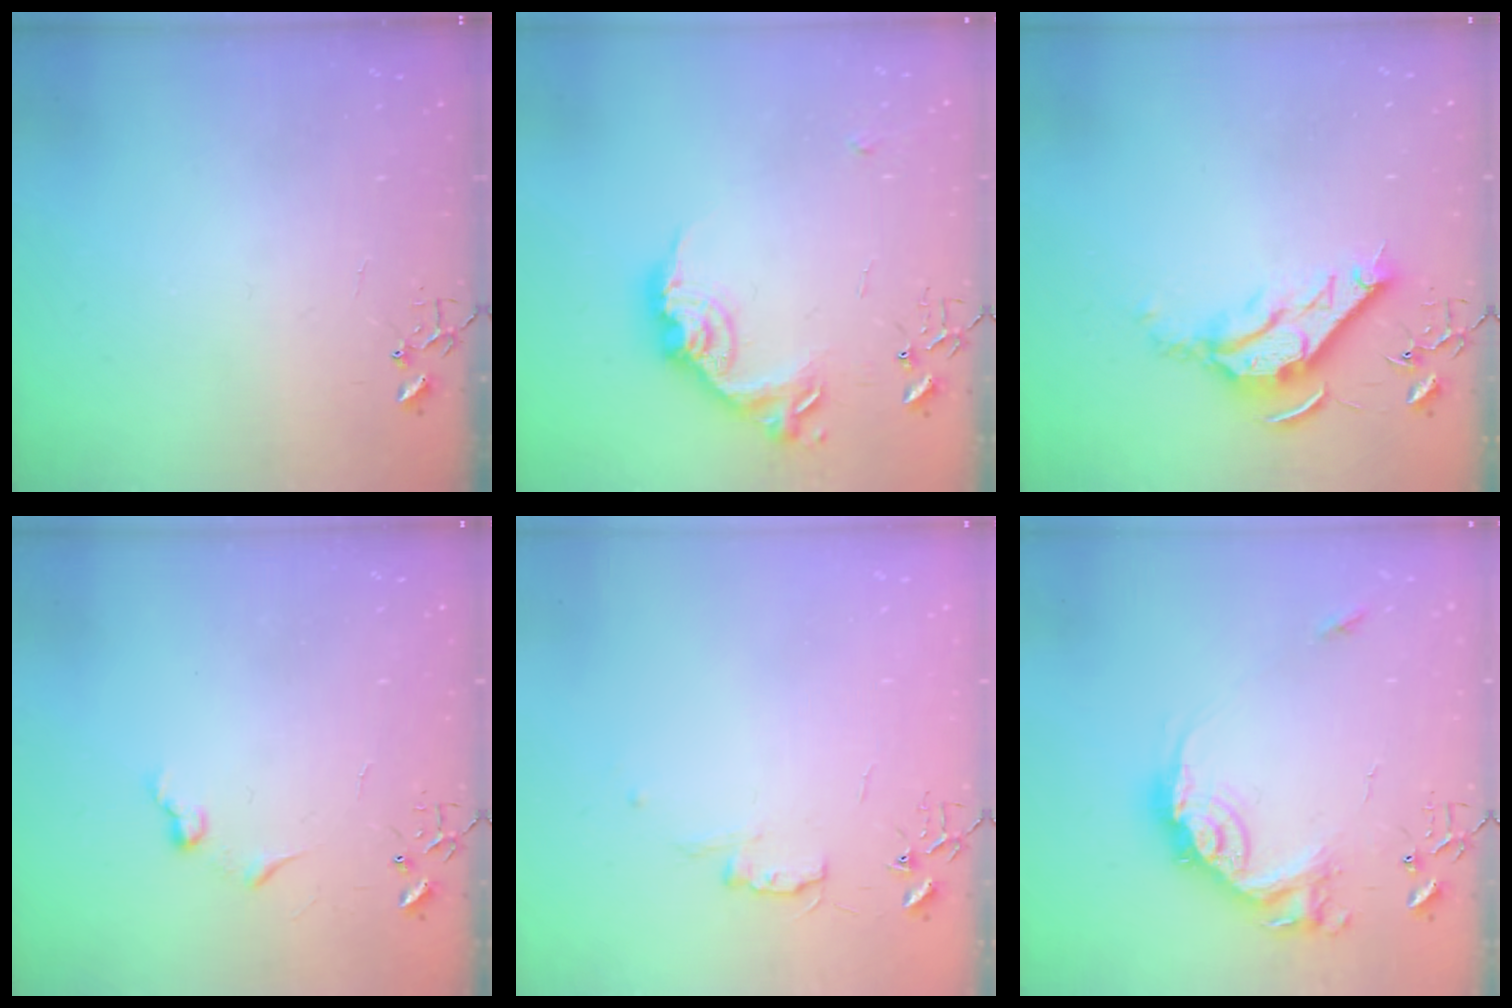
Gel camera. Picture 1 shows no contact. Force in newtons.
{"total": 16.7, "press": 16.7, "slide": 0.9}
{"total": 11.7, "press": 11.6, "slide": 1.3}
{"total": 6.3, "press": 6.3, "slide": 0.5}
{"total": 5.8, "press": 5.7, "slide": 0.7}
{"total": 16.6, "press": 16.6, "slide": 0.9}